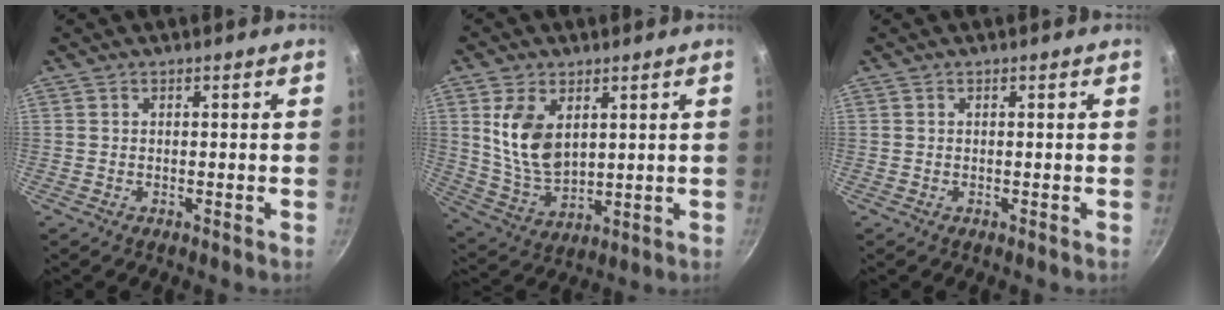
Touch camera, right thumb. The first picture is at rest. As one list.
[{"total": 11.3, "force": [3.4, 7.0, 8.2], "torque": [-0.143, -0.028, 0.079]}, {"total": 0.0}]